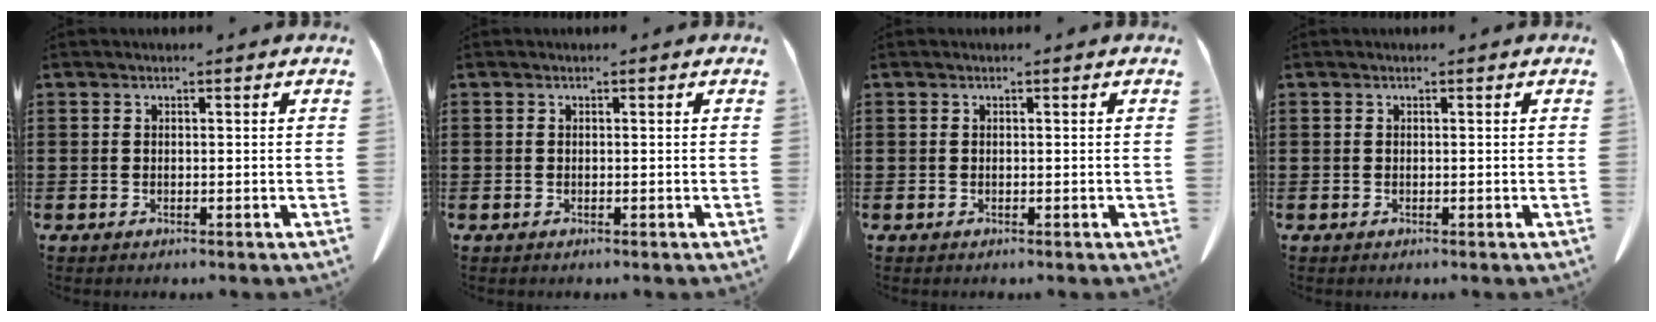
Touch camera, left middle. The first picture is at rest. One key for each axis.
{"total": 0.0}
{"total": 0.0}
{"total": 0.0}